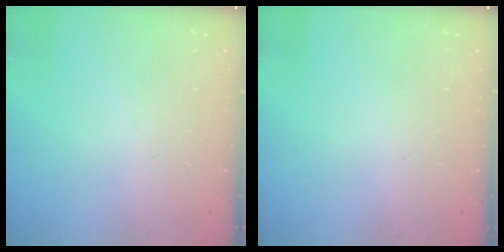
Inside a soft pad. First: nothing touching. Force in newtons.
{"total": 0.0}